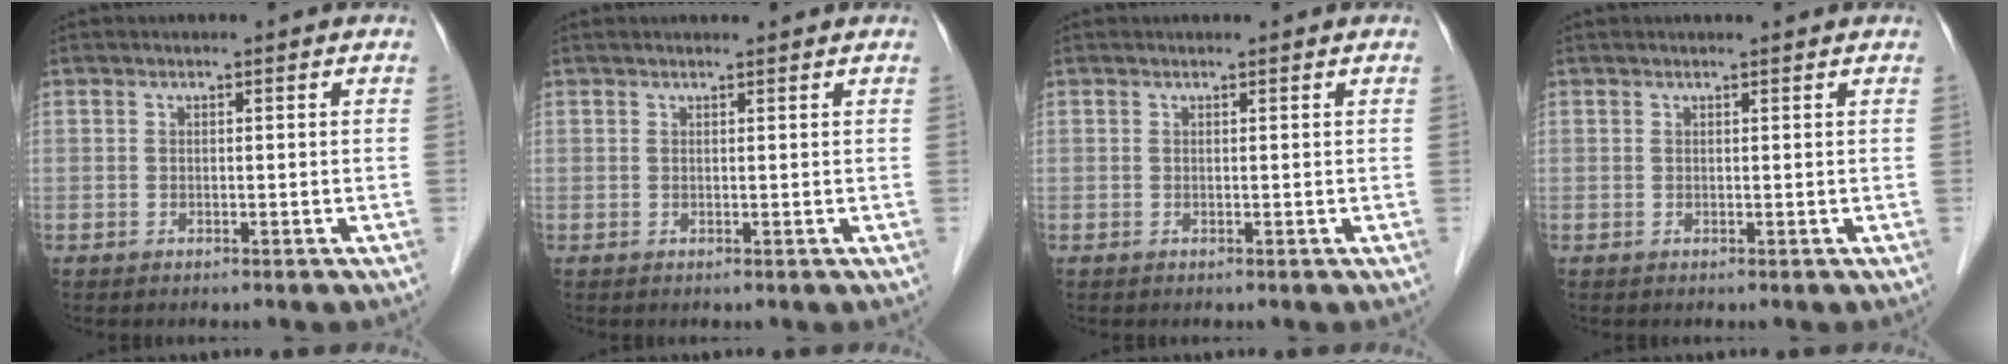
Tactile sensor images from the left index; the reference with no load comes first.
{"total": 2.2, "force": [2.1, 0.0, 0.6], "torque": [-0.008, 0.014, 0.028]}
{"total": 1.1, "force": [1.0, 0.1, 0.2], "torque": [-0.007, 0.012, 0.015]}
{"total": 1.8, "force": [1.7, 0.0, 0.5], "torque": [-0.008, 0.011, 0.023]}